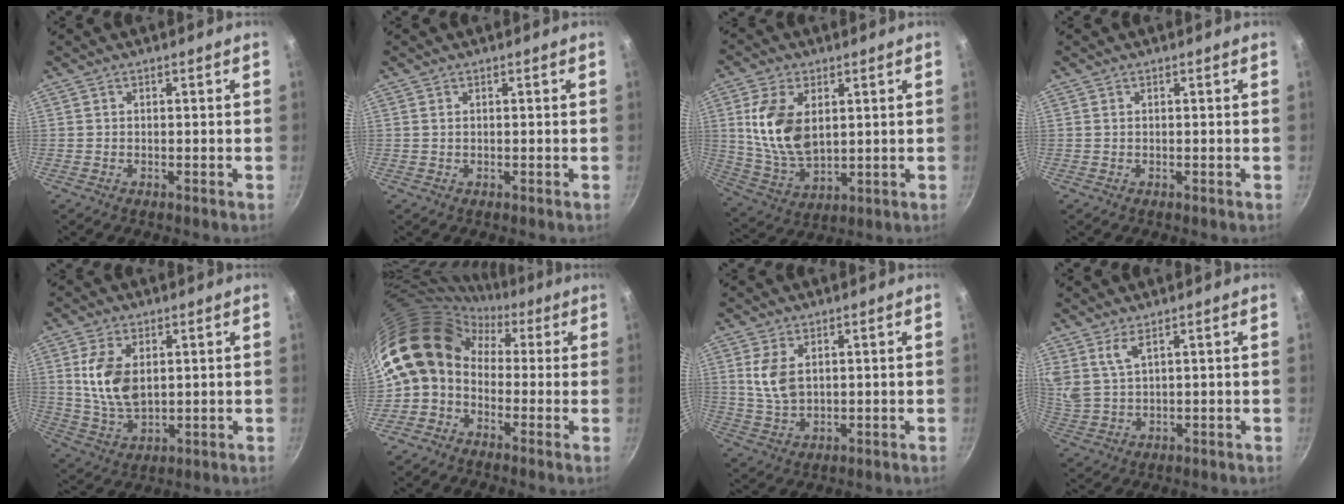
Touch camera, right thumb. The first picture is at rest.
{"total": 0.6, "force": [0.2, 0.3, 0.4], "torque": [-0.008, 0.001, 0.004]}
{"total": 13.3, "force": [3.0, 8.0, 10.2], "torque": [-0.187, -0.023, 0.068]}
{"total": 0.0}
{"total": 10.8, "force": [2.4, 6.3, 8.4], "torque": [-0.158, -0.020, 0.053]}
{"total": 14.5, "force": [0.5, 11.5, 8.7], "torque": [-0.144, 0.041, -0.021]}
{"total": 6.8, "force": [1.9, 4.1, 5.1], "torque": [-0.097, -0.015, 0.042]}
{"total": 4.9, "force": [2.9, 1.9, 3.4], "torque": [-0.068, -0.022, 0.068]}